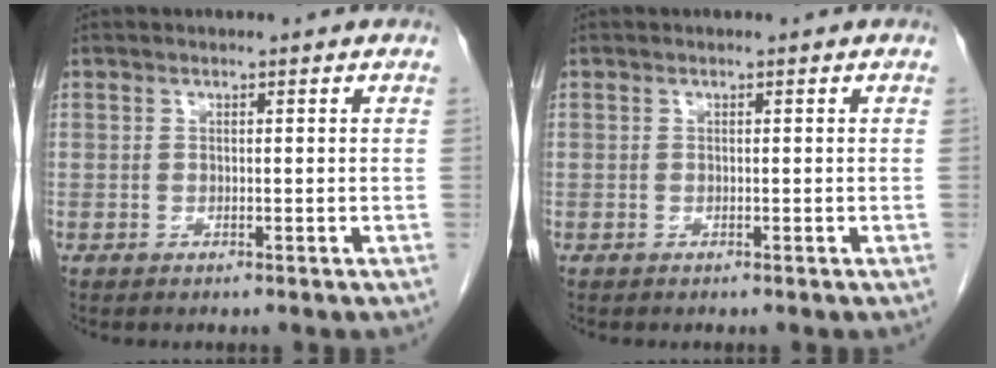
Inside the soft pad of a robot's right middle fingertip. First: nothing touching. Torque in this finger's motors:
{"motor_torque": [0.36, -0.31, -0.10, -0.04]}